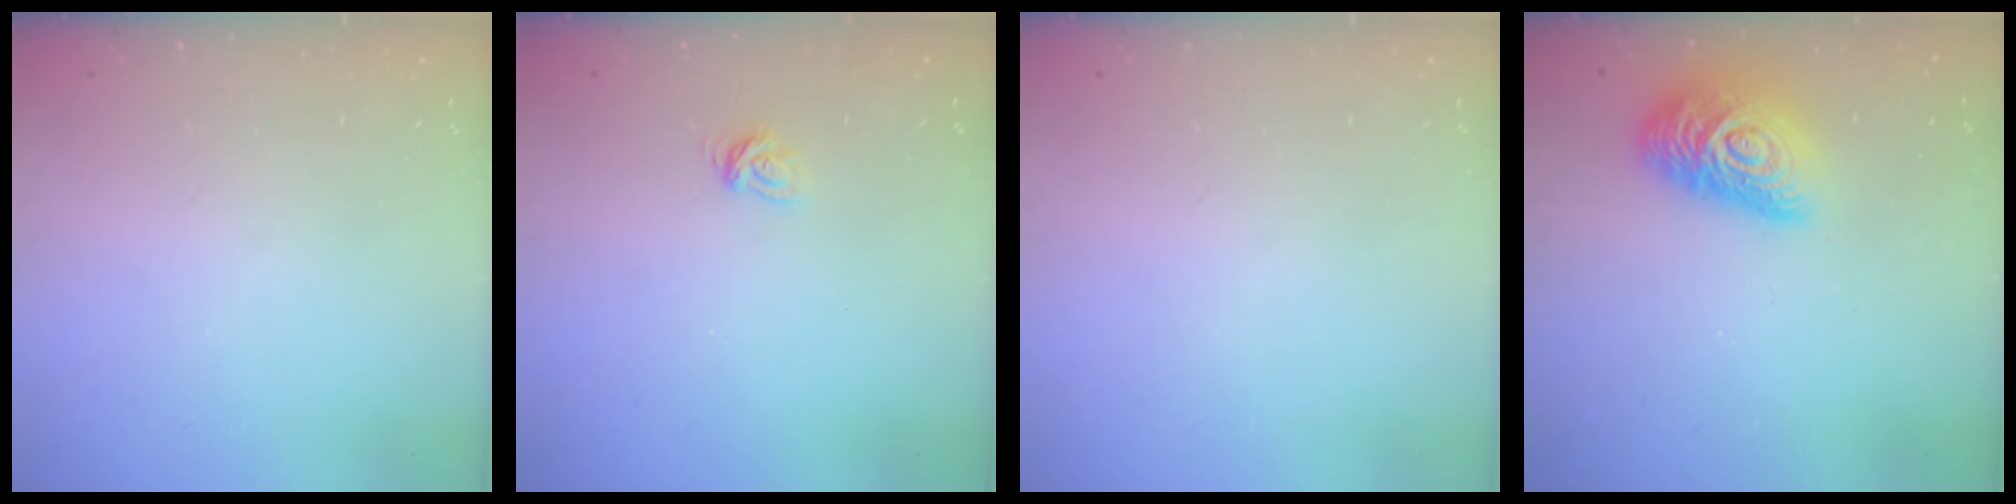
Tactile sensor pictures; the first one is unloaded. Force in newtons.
{"total": 4.5, "press": 4.5, "slide": 0.2}
{"total": 0.0}
{"total": 16.4, "press": 16.4, "slide": 0.9}